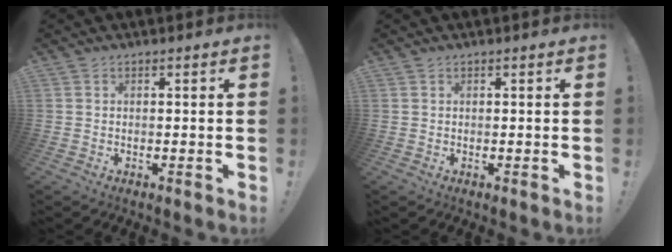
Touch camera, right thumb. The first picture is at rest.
{"total": 0.0}